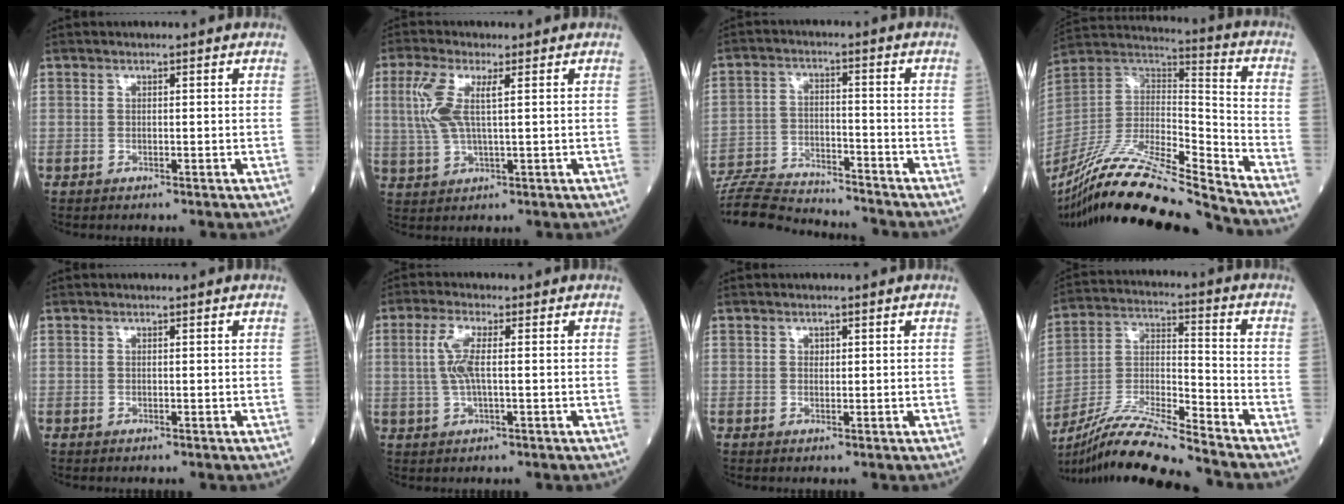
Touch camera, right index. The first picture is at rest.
{"total": 6.4, "force": [1.7, 1.6, 6.0], "torque": [-0.155, 0.009, 0.034]}
{"total": 14.7, "force": [-14.2, 1.0, 3.8], "torque": [-0.067, 0.000, -0.232]}
{"total": 23.3, "force": [-20.5, 0.4, 11.2], "torque": [-0.243, -0.012, -0.371]}
{"total": 0.0}
{"total": 4.7, "force": [0.4, 0.9, 4.6], "torque": [-0.108, 0.003, 0.005]}
{"total": 0.7, "force": [0.2, 0.6, 0.3], "torque": [-0.001, 0.001, 0.002]}
{"total": 16.0, "force": [-14.3, -0.7, 7.2], "torque": [-0.138, -0.009, -0.265]}